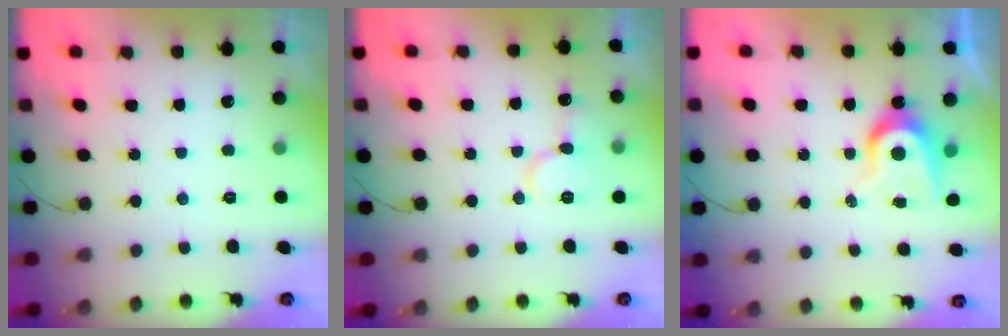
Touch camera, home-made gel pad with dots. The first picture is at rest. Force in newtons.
{"total": 10.4, "press": 10.3, "slide": 1.4}
{"total": 7.8, "press": 7.8, "slide": 0.2}